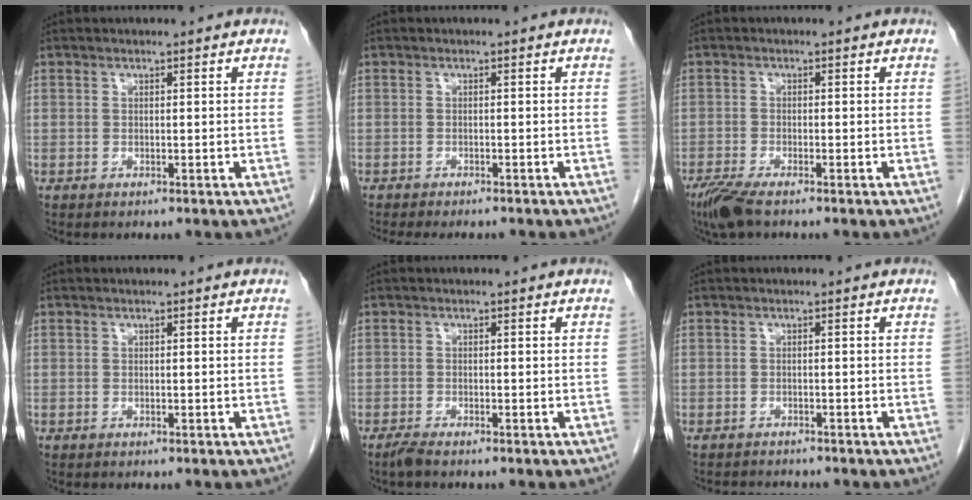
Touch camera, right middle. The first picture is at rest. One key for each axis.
{"total": 6.7, "fx": -5.9, "fy": 1.6, "fz": 2.8, "tx": -0.035, "ty": -0.010, "tz": -0.081}
{"total": 4.4, "fx": -3.2, "fy": 0.7, "fz": 2.9, "tx": -0.061, "ty": -0.013, "tz": -0.061}
{"total": 0.0}
{"total": 1.5, "fx": -1.2, "fy": 0.0, "fz": 0.8, "tx": -0.026, "ty": -0.006, "tz": -0.025}
{"total": 3.6, "fx": -3.4, "fy": 0.6, "fz": 0.8, "tx": -0.014, "ty": -0.011, "tz": -0.049}